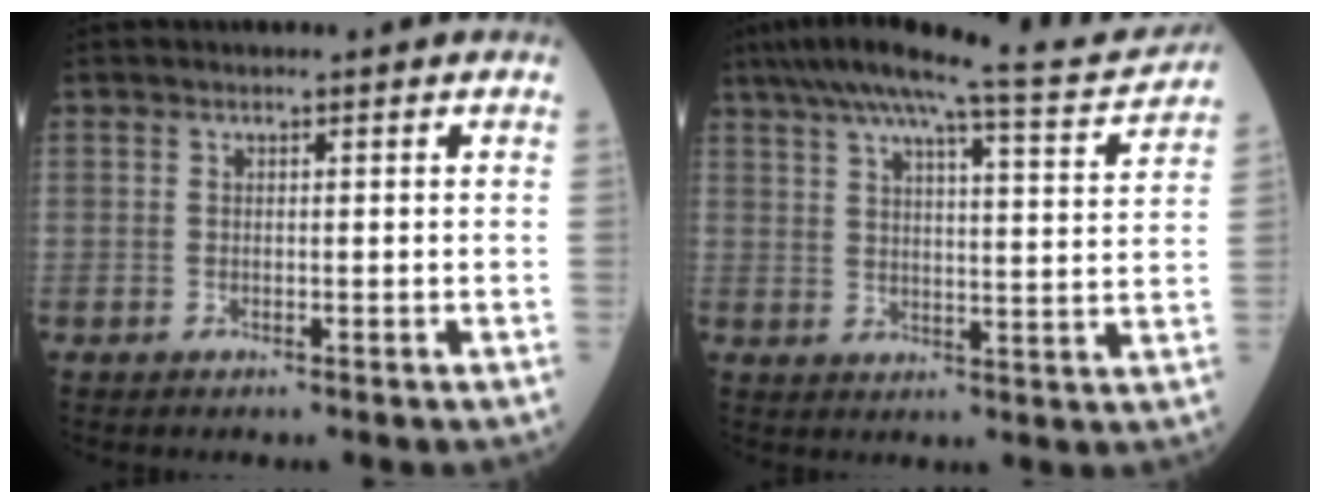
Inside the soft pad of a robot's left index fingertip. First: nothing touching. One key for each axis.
{"total": 14.8, "fx": 13.3, "fy": -0.2, "fz": 6.6, "tx": -0.112, "ty": -0.016, "tz": 0.175}